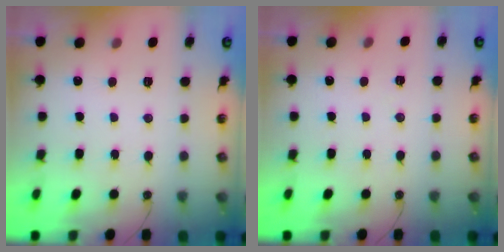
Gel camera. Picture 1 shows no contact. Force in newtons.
{"total": 5.2, "press": 2.7, "slide": 4.5}